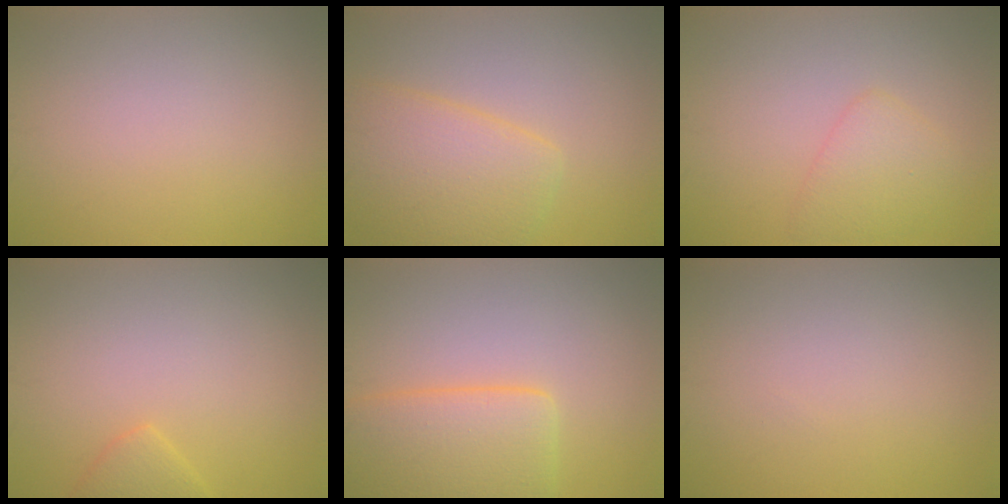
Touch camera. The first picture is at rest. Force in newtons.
{"total": 5.5, "press": 5.5, "slide": 0.3}
{"total": 2.7, "press": 2.7, "slide": 0.0}
{"total": 1.8, "press": 1.8, "slide": 0.1}
{"total": 6.7, "press": 6.7, "slide": 0.3}
{"total": 0.0}